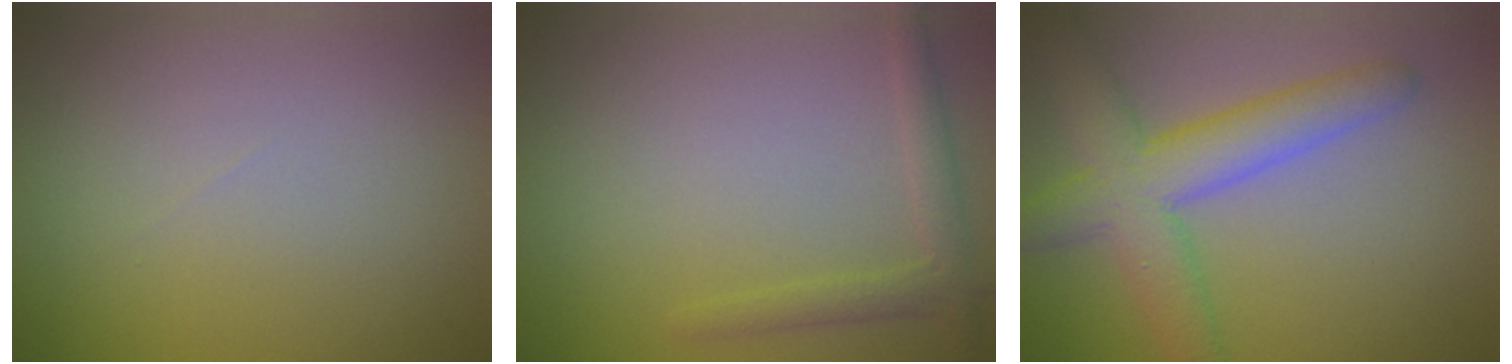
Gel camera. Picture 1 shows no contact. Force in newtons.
{"total": 2.0, "press": 2.0, "slide": 0.1}
{"total": 6.3, "press": 6.3, "slide": 0.2}